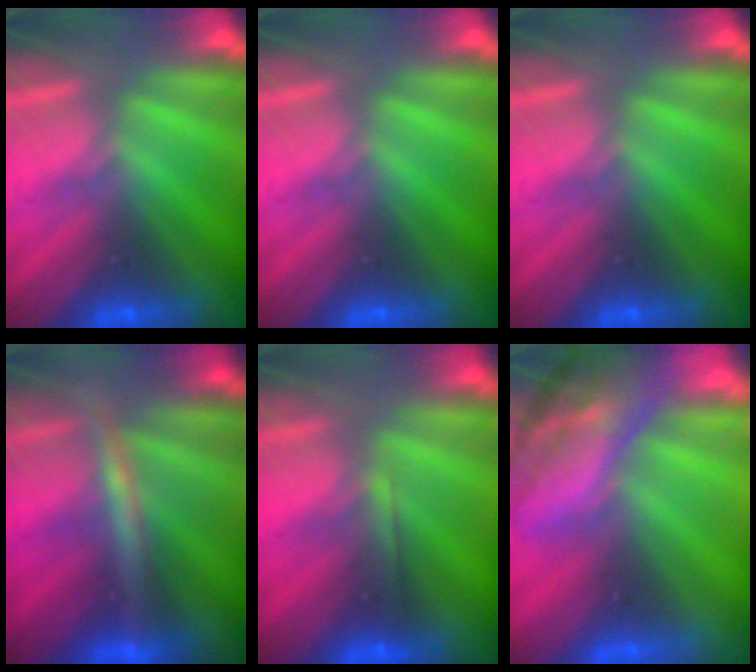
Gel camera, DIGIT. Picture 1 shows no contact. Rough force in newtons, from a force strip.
{"total": 0.0}
{"total": 0.0}
{"total": 2.6}
{"total": 1.8}
{"total": 7.2}